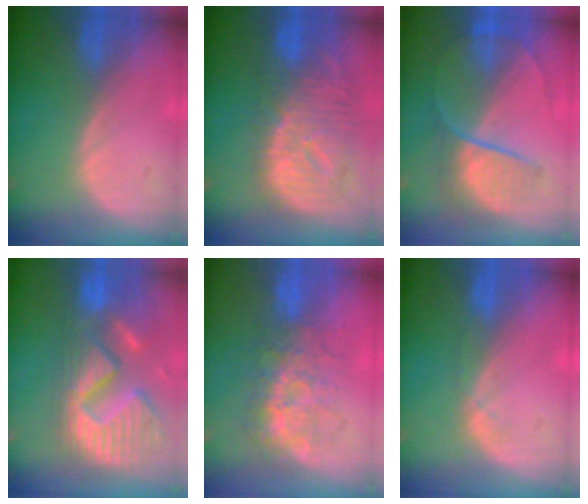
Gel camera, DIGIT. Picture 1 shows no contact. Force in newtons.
{"total": 12.4, "press": 10.7, "slide": 6.3}
{"total": 6.7, "press": 6.6, "slide": 1.5}
{"total": 14.4, "press": 12.0, "slide": 8.0}
{"total": 7.6, "press": 7.2, "slide": 2.4}
{"total": 1.1, "press": 1.1, "slide": 0.2}